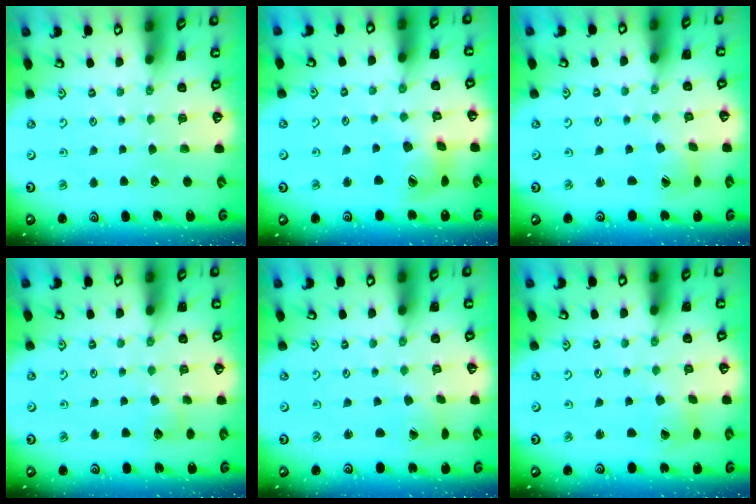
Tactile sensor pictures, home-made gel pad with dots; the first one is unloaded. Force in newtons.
{"total": 10.8, "press": 10.7, "slide": 1.2}
{"total": 2.5, "press": 2.5, "slide": 0.4}
{"total": 5.6, "press": 5.6, "slide": 0.6}
{"total": 1.7, "press": 1.7, "slide": 0.1}
{"total": 2.0, "press": 2.0, "slide": 0.3}